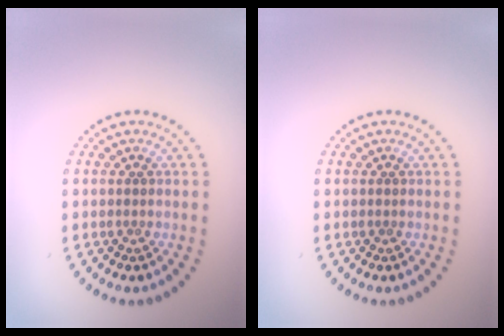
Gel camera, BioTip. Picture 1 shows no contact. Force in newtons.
{"total": 0.0}